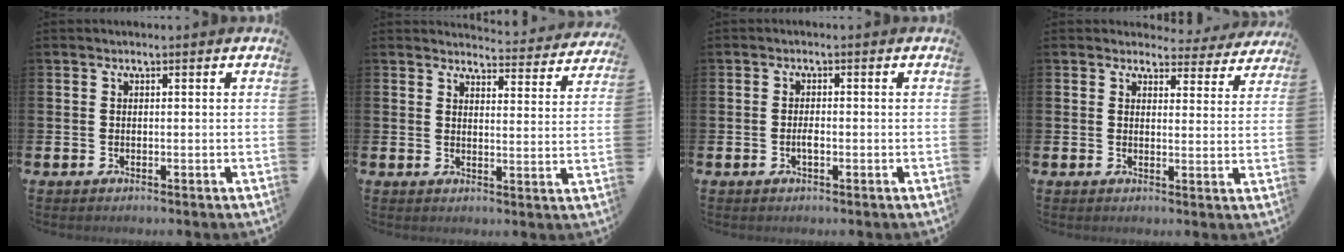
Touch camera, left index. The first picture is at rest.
{"total": 4.1, "force": [4.1, 0.4, 0.2], "torque": [-0.006, -0.032, 0.069]}
{"total": 1.4, "force": [-0.4, 0.5, 1.3], "torque": [-0.016, -0.003, -0.009]}
{"total": 3.4, "force": [3.1, 1.3, 0.2], "torque": [0.000, -0.023, 0.051]}